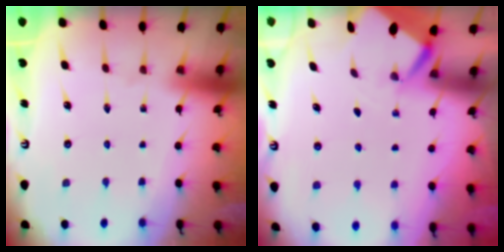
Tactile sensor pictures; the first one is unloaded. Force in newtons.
{"total": 2.5, "press": 2.5, "slide": 0.3}